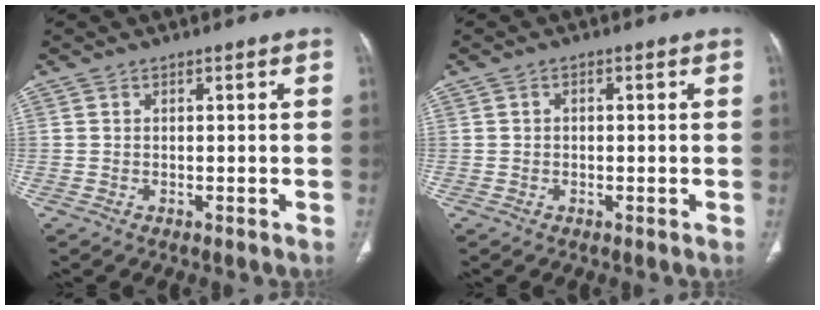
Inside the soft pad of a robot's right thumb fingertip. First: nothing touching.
{"total": 0.7, "force": [0.0, 0.6, 0.5], "torque": [-0.005, 0.002, -0.003]}